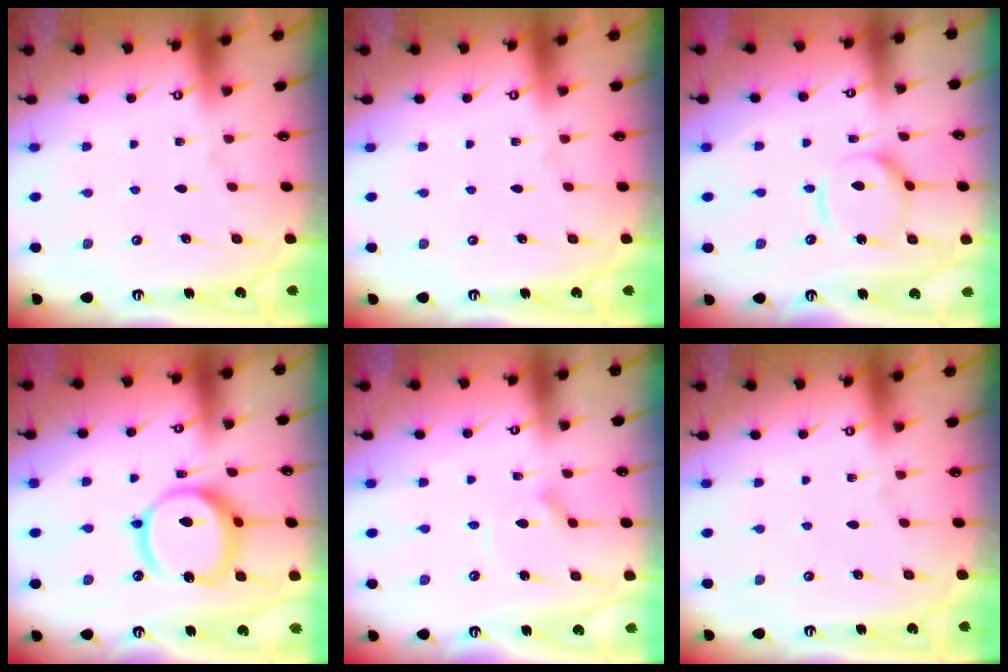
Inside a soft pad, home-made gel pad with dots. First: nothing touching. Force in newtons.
{"total": 0.0}
{"total": 10.7, "press": 10.7, "slide": 0.9}
{"total": 15.0, "press": 14.8, "slide": 1.9}
{"total": 3.4, "press": 3.3, "slide": 0.3}
{"total": 0.0}